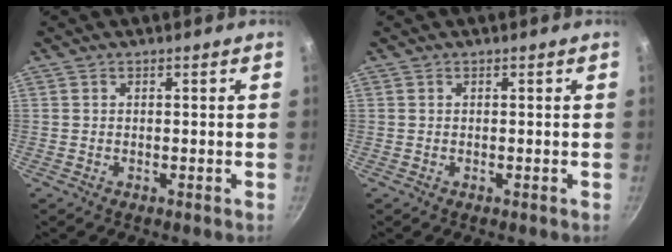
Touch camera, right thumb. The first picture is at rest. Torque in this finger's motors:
{"motor_torque": [-0.01, 0.01, -0.02, -0.02, 0.00]}